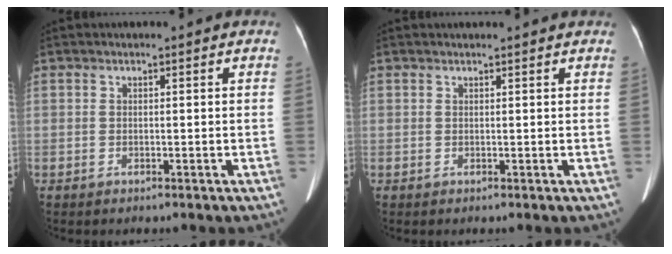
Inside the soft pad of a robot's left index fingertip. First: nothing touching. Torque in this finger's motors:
{"motor_torque": [0.06, -0.84, -0.05, 0.01]}